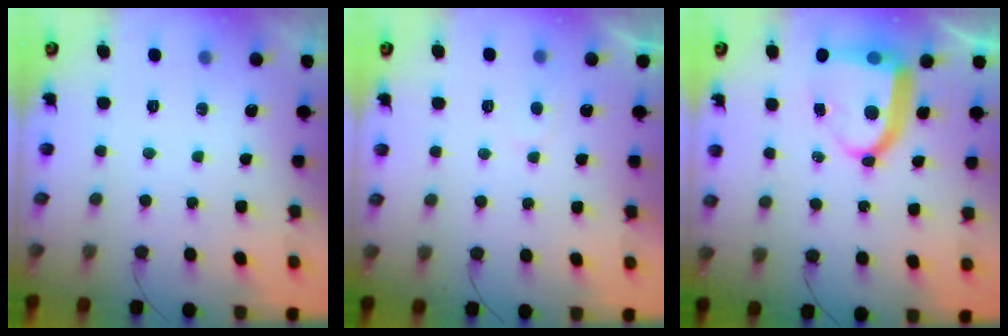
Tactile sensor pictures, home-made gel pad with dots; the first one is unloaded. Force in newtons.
{"total": 2.5, "press": 2.5, "slide": 0.3}
{"total": 11.8, "press": 11.7, "slide": 1.4}